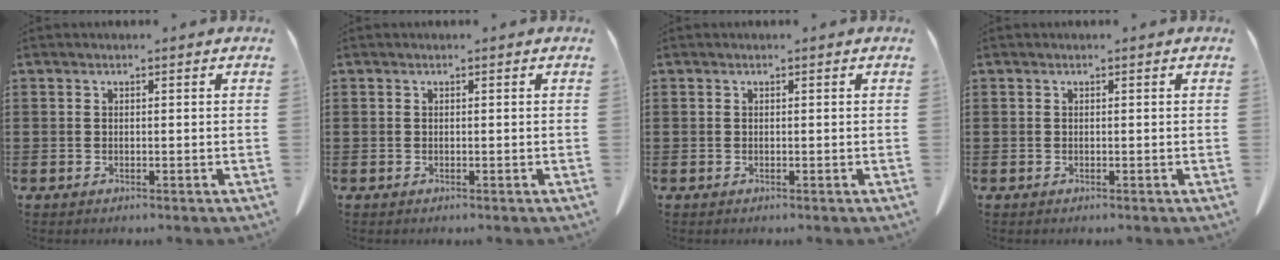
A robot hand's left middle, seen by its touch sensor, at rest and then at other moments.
{"total": 0.0}
{"total": 0.0}
{"total": 0.0}